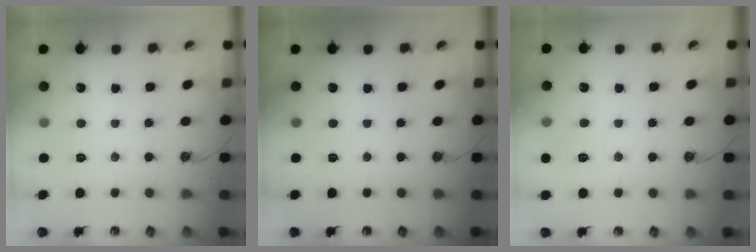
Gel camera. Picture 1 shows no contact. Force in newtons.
{"total": 0.0}
{"total": 5.0, "press": 4.9, "slide": 0.6}